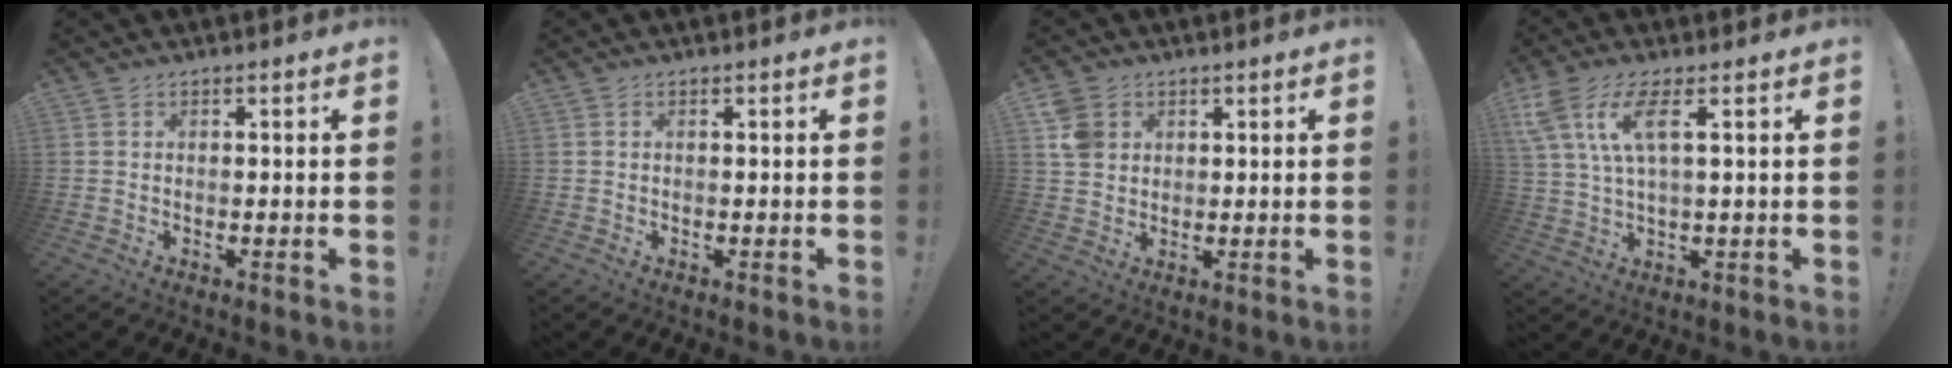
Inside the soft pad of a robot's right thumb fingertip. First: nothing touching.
{"total": 0.0}
{"total": 6.4, "force": [2.5, 5.2, 2.8], "torque": [-0.046, -0.002, 0.050]}
{"total": 10.0, "force": [3.9, 3.1, 8.7], "torque": [-0.171, -0.011, 0.070]}